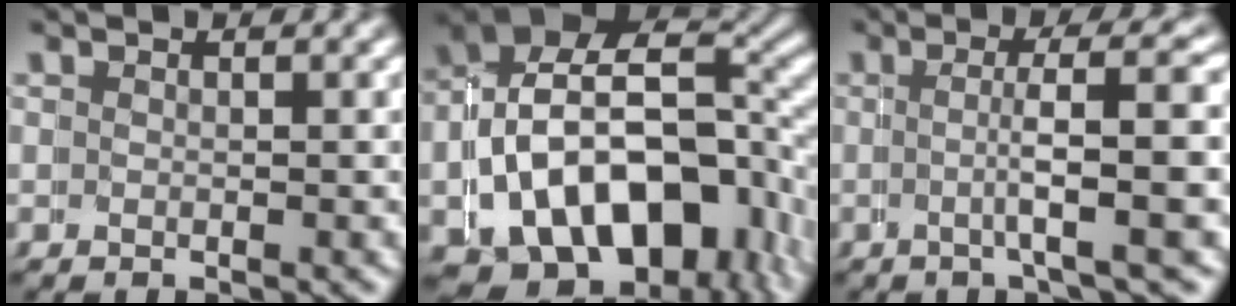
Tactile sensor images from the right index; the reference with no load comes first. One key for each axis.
{"total": 15.9, "fx": -2.8, "fy": 11.0, "fz": 11.1, "tx": -0.228, "ty": -0.061, "tz": -0.028}
{"total": 4.3, "fx": -0.5, "fy": -1.3, "fz": 4.1, "tx": -0.053, "ty": 0.007, "tz": -0.006}